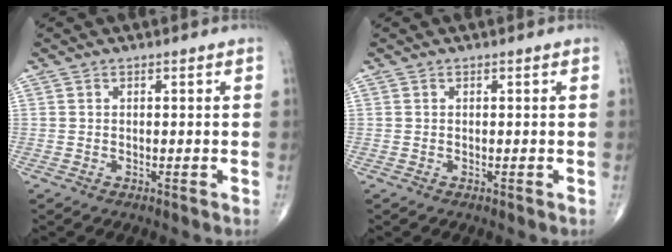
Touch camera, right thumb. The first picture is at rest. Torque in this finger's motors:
{"motor_torque": [0.00, 0.00, 0.04, 0.03, 0.00]}